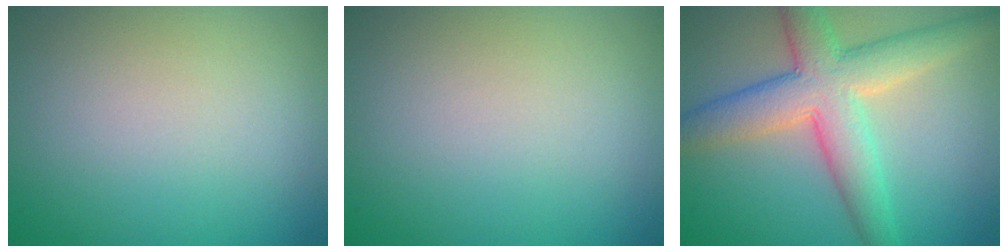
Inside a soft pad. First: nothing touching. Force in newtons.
{"total": 0.0}
{"total": 7.0, "press": 7.0, "slide": 0.2}